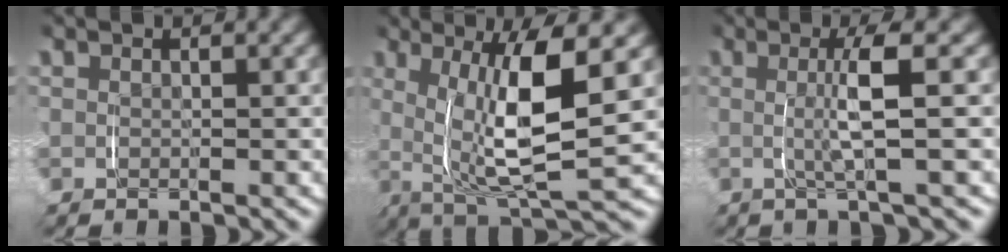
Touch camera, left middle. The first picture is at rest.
{"total": 8.9, "force": [1.2, 3.1, 8.3], "torque": [-0.142, -0.001, 0.017]}
{"total": 3.2, "force": [0.3, -0.6, 3.1], "torque": [-0.056, 0.000, 0.004]}